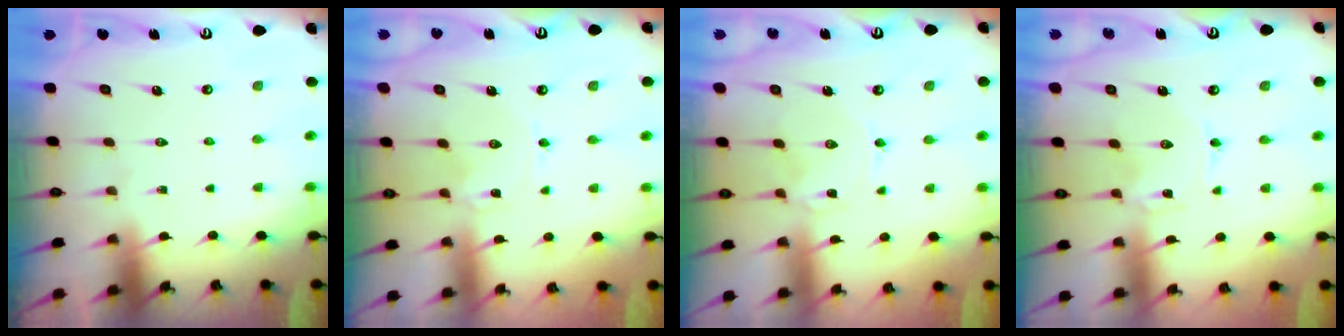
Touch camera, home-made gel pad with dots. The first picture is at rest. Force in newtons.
{"total": 1.8, "press": 1.8, "slide": 0.2}
{"total": 2.6, "press": 2.6, "slide": 0.4}
{"total": 0.0}